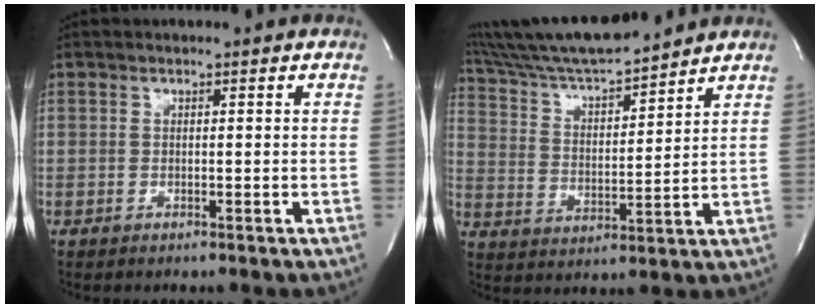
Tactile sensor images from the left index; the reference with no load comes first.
{"total": 15.2, "force": [13.9, 1.0, 6.1], "torque": [-0.118, 0.008, 0.249]}